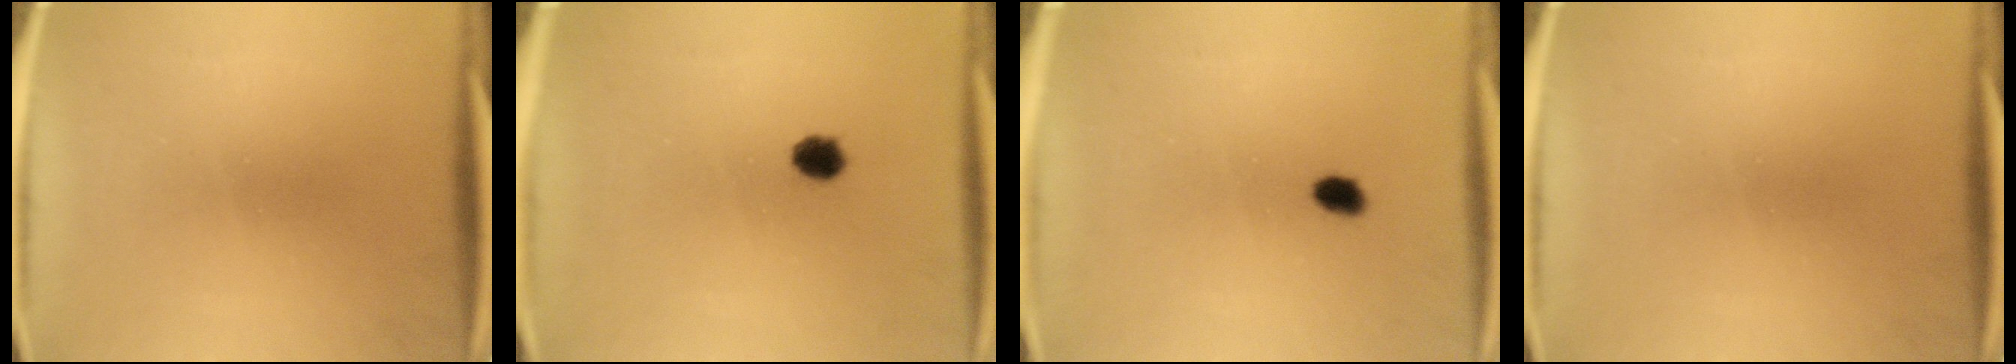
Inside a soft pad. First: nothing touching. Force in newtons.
{"total": 2.9}
{"total": 1.8}
{"total": 0.0}